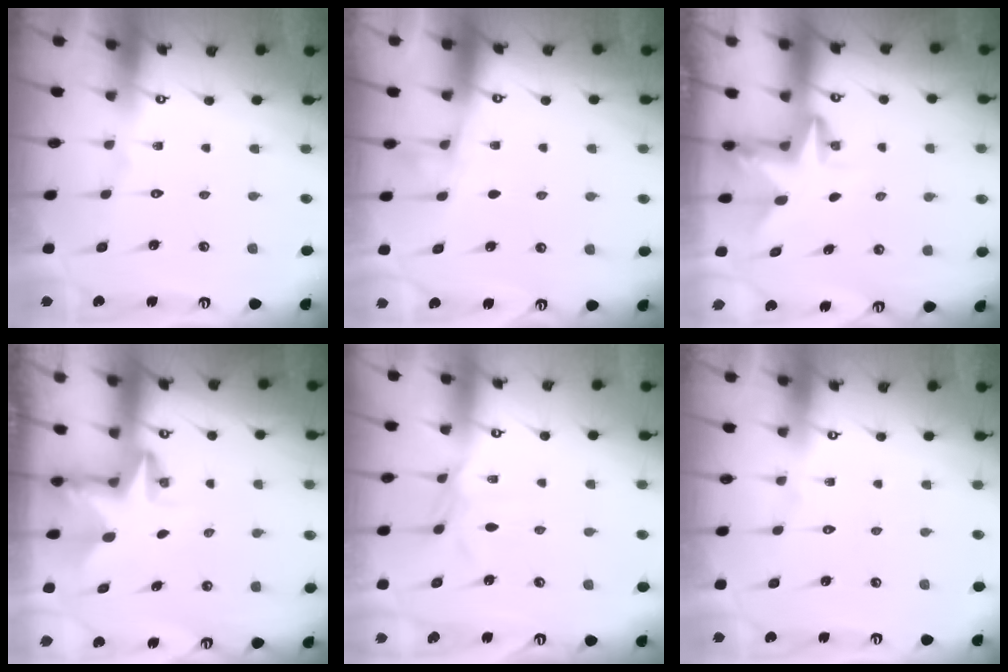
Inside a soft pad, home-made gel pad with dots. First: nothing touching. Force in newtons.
{"total": 2.7, "press": 2.5, "slide": 1.2}
{"total": 3.3, "press": 3.3, "slide": 0.2}
{"total": 2.9, "press": 2.9, "slide": 0.2}
{"total": 5.1, "press": 5.1, "slide": 0.6}
{"total": 0.0}